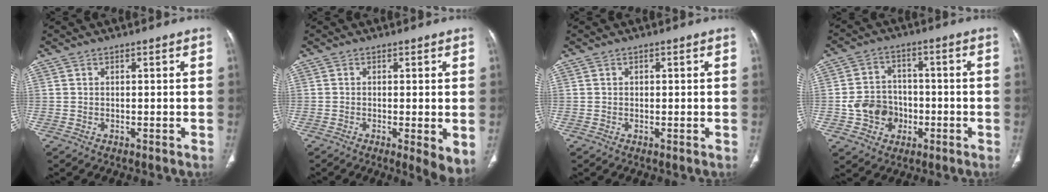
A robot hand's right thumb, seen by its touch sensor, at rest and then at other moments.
{"total": 5.3, "force": [-1.0, 1.2, 5.1], "torque": [-0.081, -0.018, -0.018]}
{"total": 0.6, "force": [0.1, 0.5, 0.2], "torque": [0.001, 0.002, 0.001]}
{"total": 8.9, "force": [-2.4, 7.7, 3.8], "torque": [-0.037, 0.023, -0.039]}